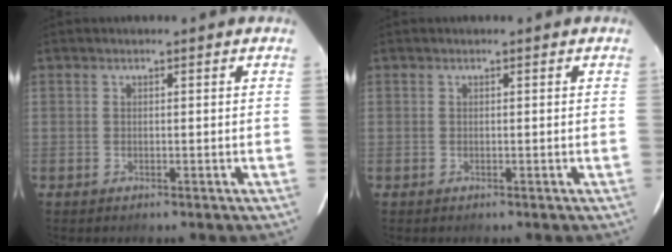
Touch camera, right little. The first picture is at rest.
{"total": 0.0}